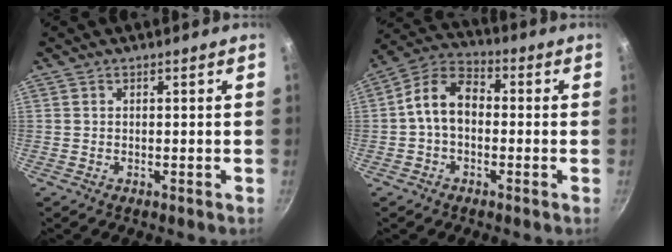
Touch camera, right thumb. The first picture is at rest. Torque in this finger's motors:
{"motor_torque": [0.76, 1.10, 1.14, -0.82, 0.06]}